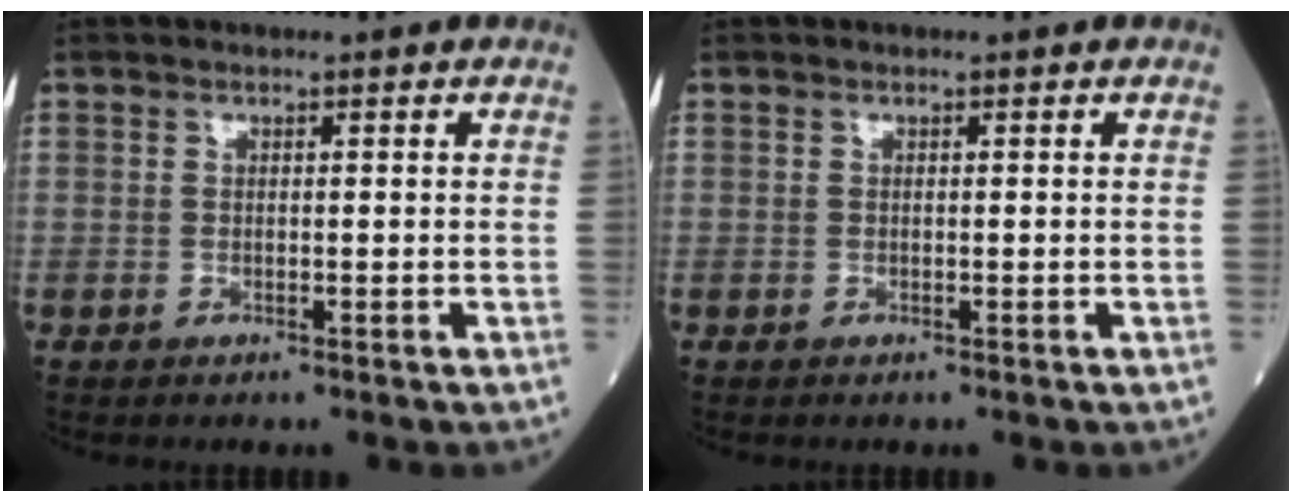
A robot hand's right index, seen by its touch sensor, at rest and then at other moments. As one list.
[{"total": 0.0}]